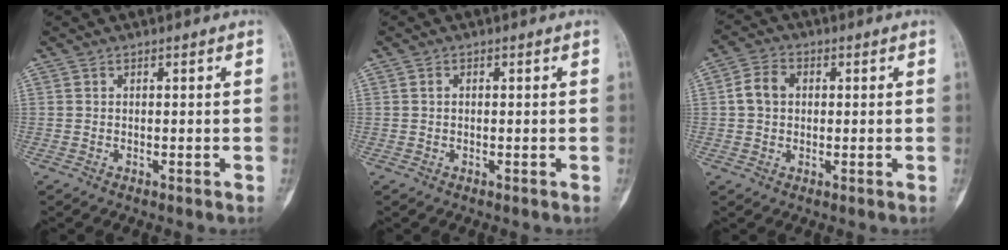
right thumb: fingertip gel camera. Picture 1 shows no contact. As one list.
[{"total": 0.7, "force": [0.1, 0.5, 0.5], "torque": [-0.012, 0.003, 0.001]}, {"total": 5.2, "force": [0.6, 4.1, 3.2], "torque": [-0.056, 0.014, 0.005]}]